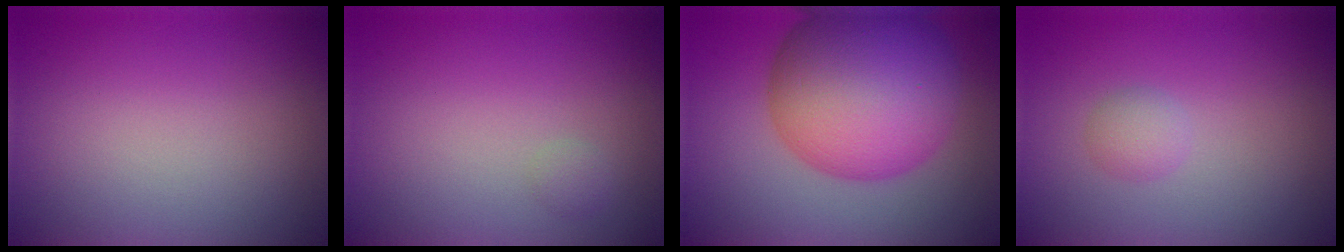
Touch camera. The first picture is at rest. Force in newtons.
{"total": 0.6, "press": 0.6, "slide": 0.0}
{"total": 14.3, "press": 14.3, "slide": 0.4}
{"total": 1.4, "press": 1.4, "slide": 0.1}